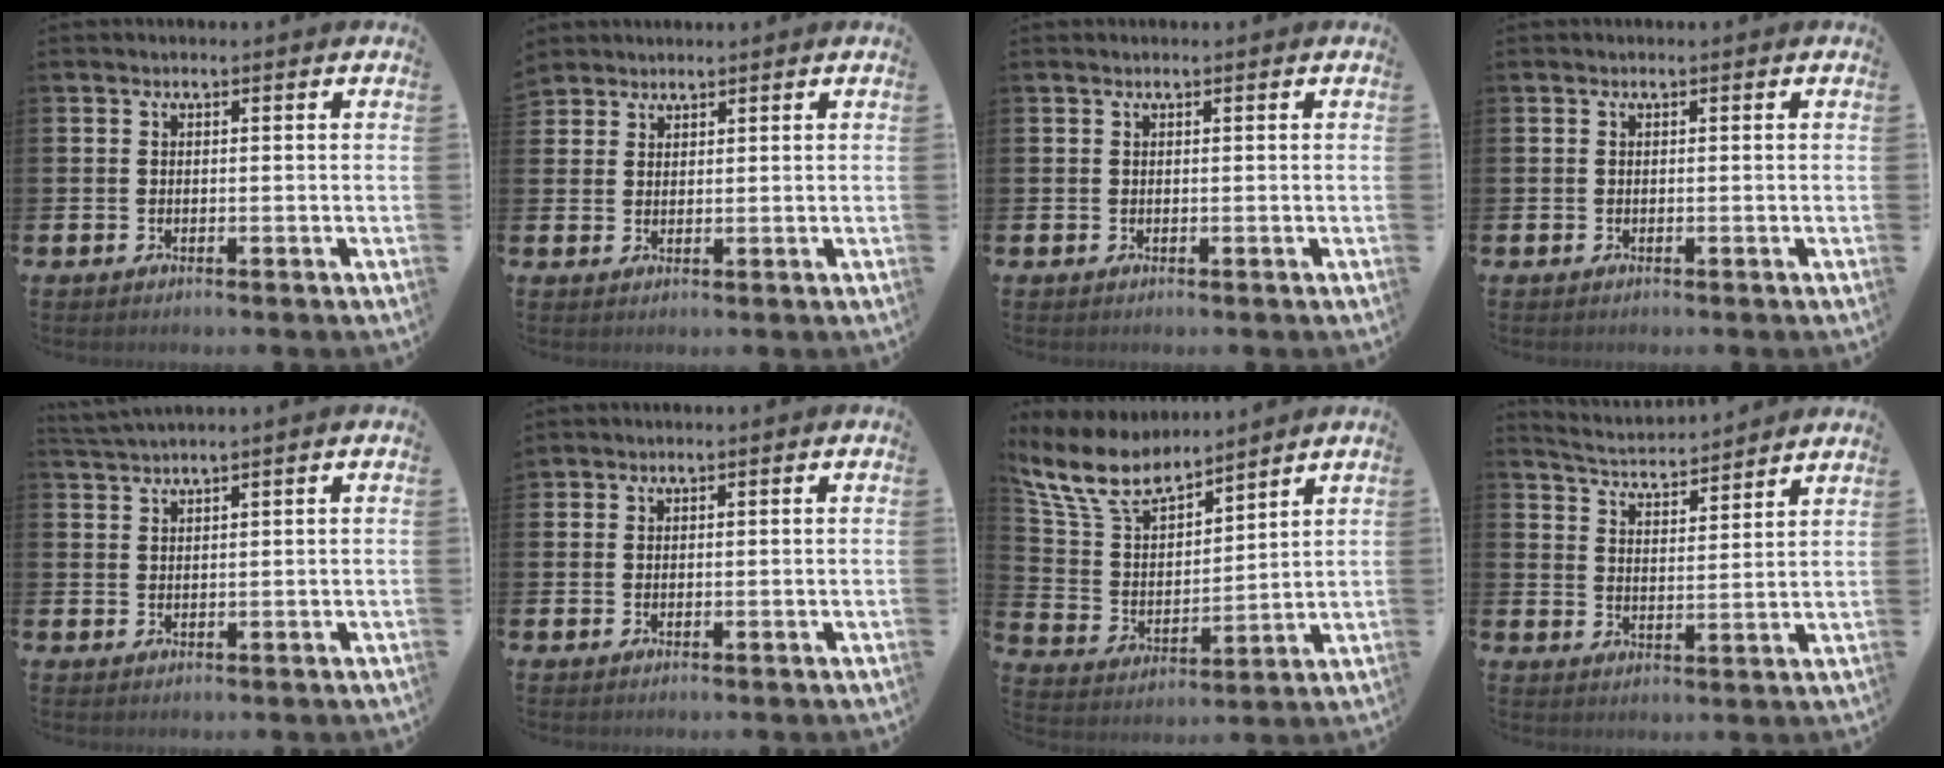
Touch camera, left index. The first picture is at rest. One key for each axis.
{"total": 2.6, "fx": 2.5, "fy": 0.8, "fz": -0.3, "tx": 0.010, "ty": -0.009, "tz": 0.046}
{"total": 0.0}
{"total": 0.0}
{"total": 2.0, "fx": 2.0, "fy": -0.5, "fz": 0.0, "tx": -0.007, "ty": -0.004, "tz": 0.039}
{"total": 1.2, "fx": 1.2, "fy": 0.4, "fz": -0.1, "tx": 0.010, "ty": -0.001, "tz": 0.020}
{"total": 10.1, "fx": 8.8, "fy": 3.5, "fz": 3.4, "tx": -0.114, "ty": -0.046, "tz": 0.162}
{"total": 4.2, "fx": 4.2, "fy": 0.1, "fz": 0.2, "tx": -0.026, "ty": -0.038, "tz": 0.069}